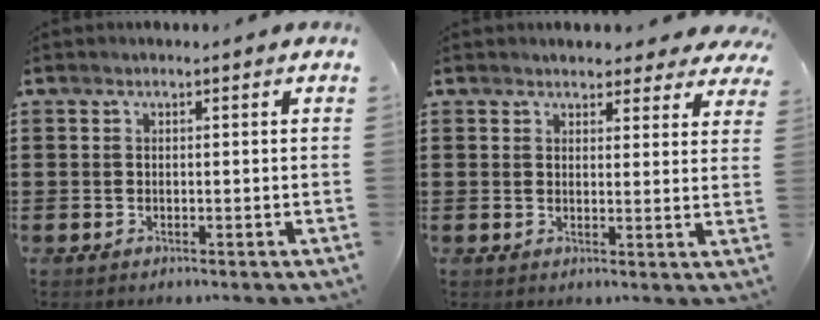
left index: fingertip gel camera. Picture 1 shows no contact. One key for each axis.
{"total": 3.4, "fx": 3.2, "fy": 0.9, "fz": 0.8, "tx": -0.018, "ty": -0.008, "tz": 0.057}